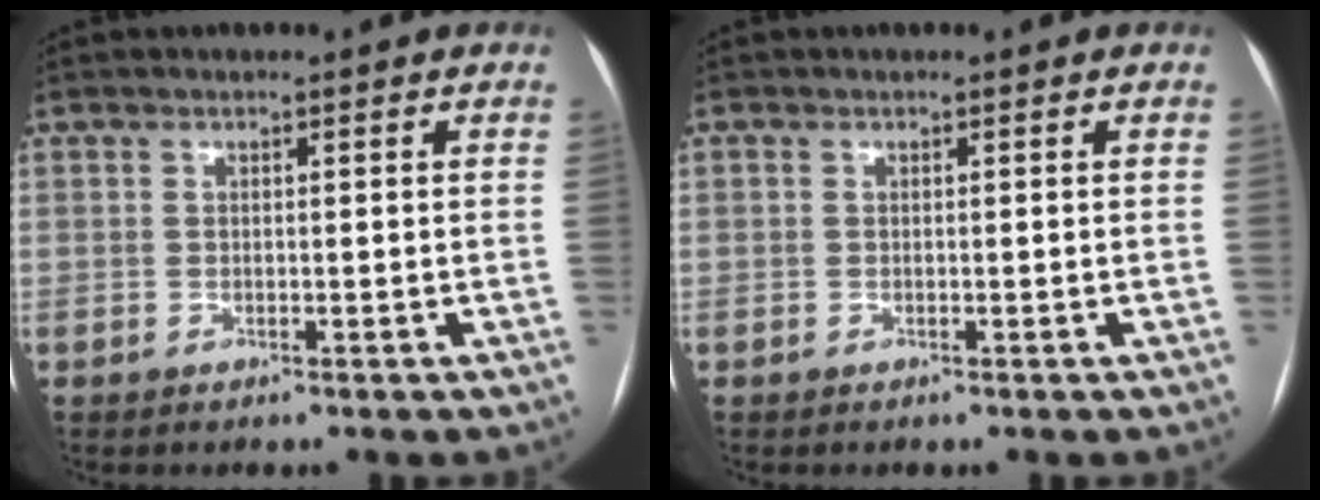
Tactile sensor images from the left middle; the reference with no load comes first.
{"total": 0.0}